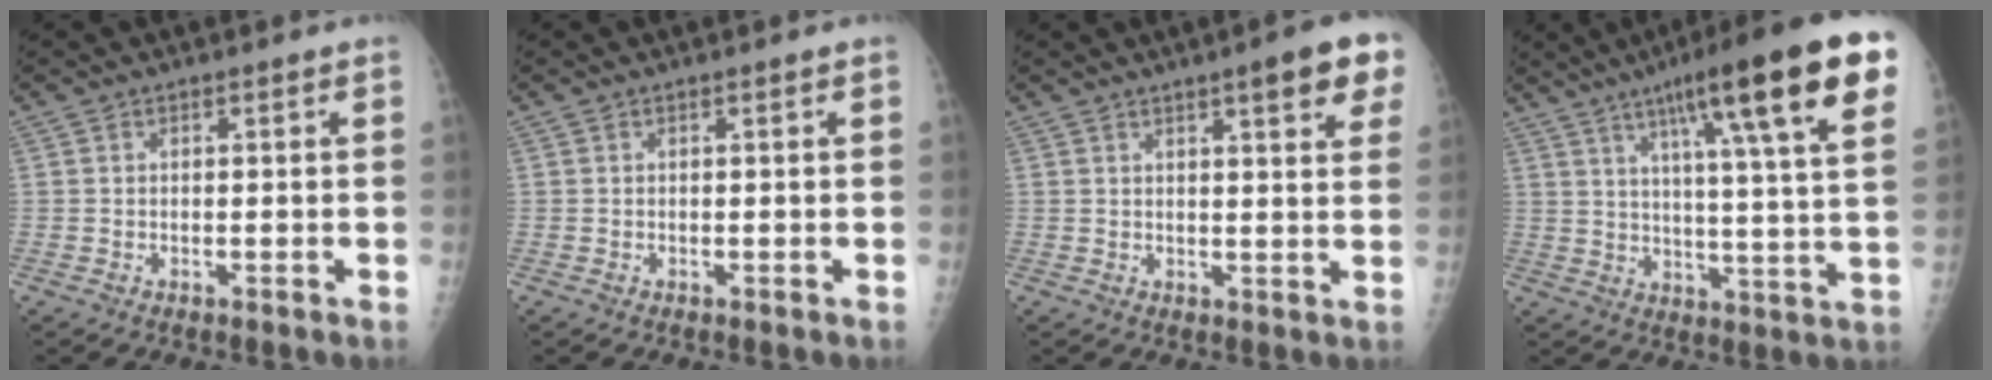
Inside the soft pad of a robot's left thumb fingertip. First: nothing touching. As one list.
[{"total": 0.0}, {"total": 9.1, "force": [4.9, 1.7, 7.4], "torque": [-0.076, -0.016, 0.057]}, {"total": 23.4, "force": [12.1, 3.3, 19.7], "torque": [-0.280, -0.019, 0.169]}]